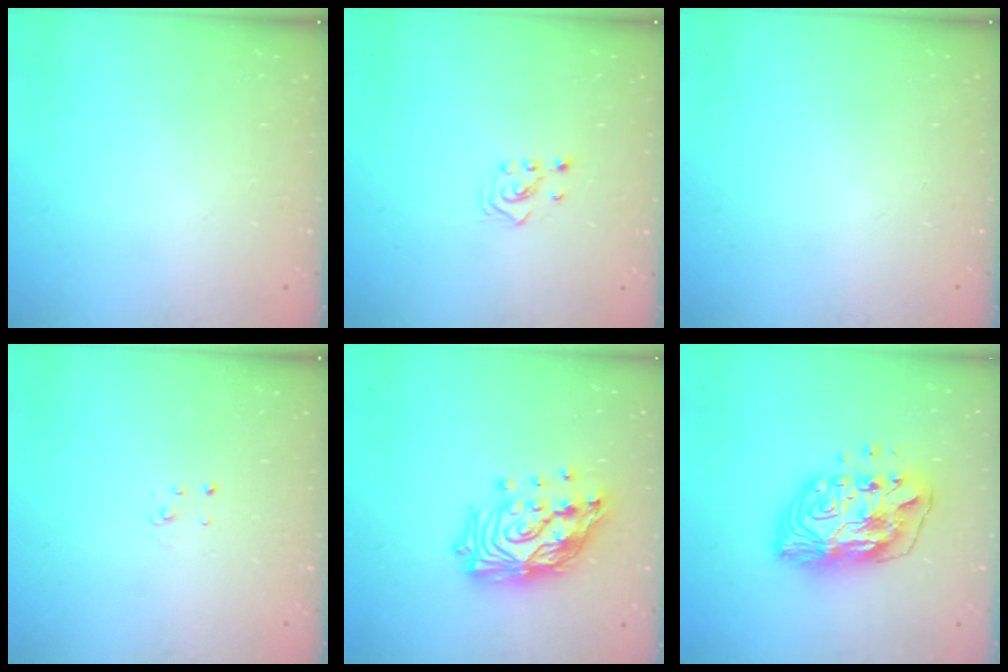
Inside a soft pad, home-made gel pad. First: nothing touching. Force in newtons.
{"total": 2.3, "press": 2.2, "slide": 0.8}
{"total": 0.0}
{"total": 2.0, "press": 2.0, "slide": 0.2}
{"total": 18.2, "press": 18.1, "slide": 1.6}
{"total": 13.7, "press": 13.7, "slide": 1.0}